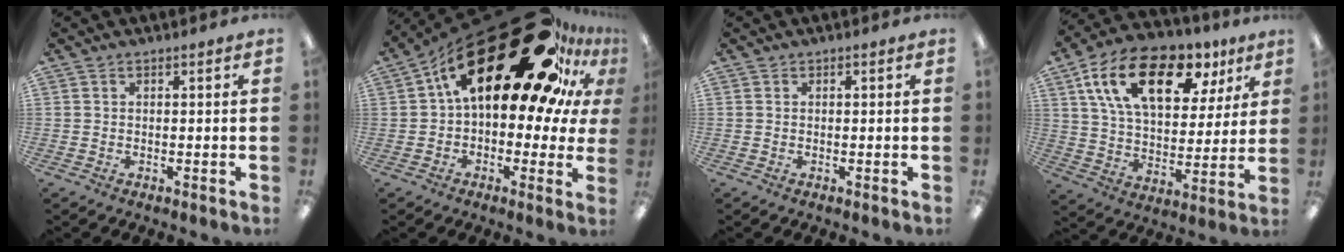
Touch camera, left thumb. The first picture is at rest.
{"total": 33.5, "force": [16.6, 16.3, 24.1], "torque": [-0.342, -0.113, 0.308]}
{"total": 0.0}
{"total": 20.9, "force": [11.0, 11.1, 14.0], "torque": [-0.239, -0.032, 0.188]}